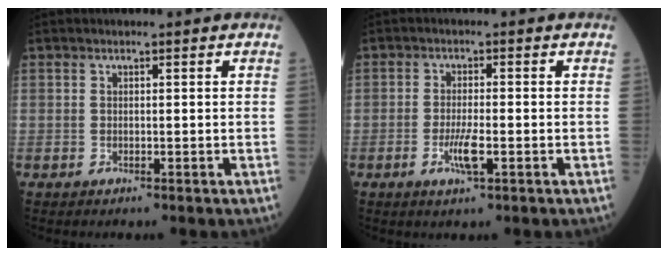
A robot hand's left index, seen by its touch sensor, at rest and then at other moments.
{"total": 3.4, "force": [-1.2, 0.2, 3.2], "torque": [-0.062, -0.005, -0.022]}